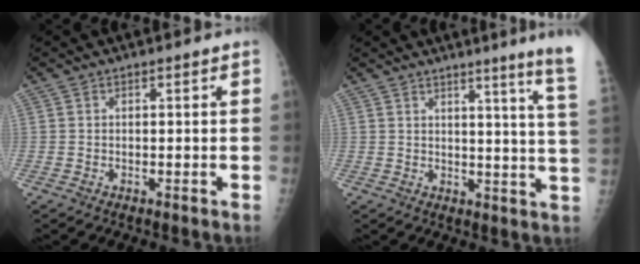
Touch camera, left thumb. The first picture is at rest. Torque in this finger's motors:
{"motor_torque": [2.53, 2.48, 0.37, -0.37, 0.04]}